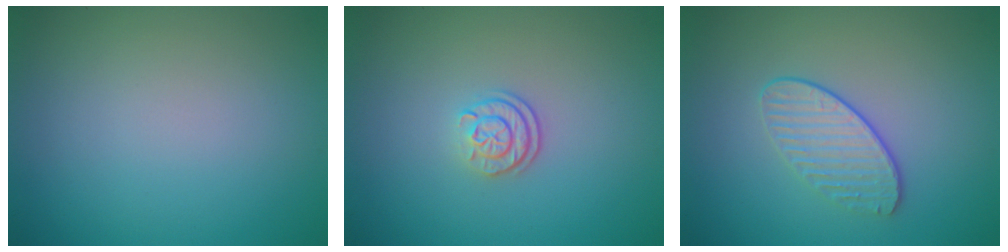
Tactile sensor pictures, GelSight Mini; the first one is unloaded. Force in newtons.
{"total": 2.2, "press": 1.7, "slide": 1.4}
{"total": 2.2, "press": 1.8, "slide": 1.2}